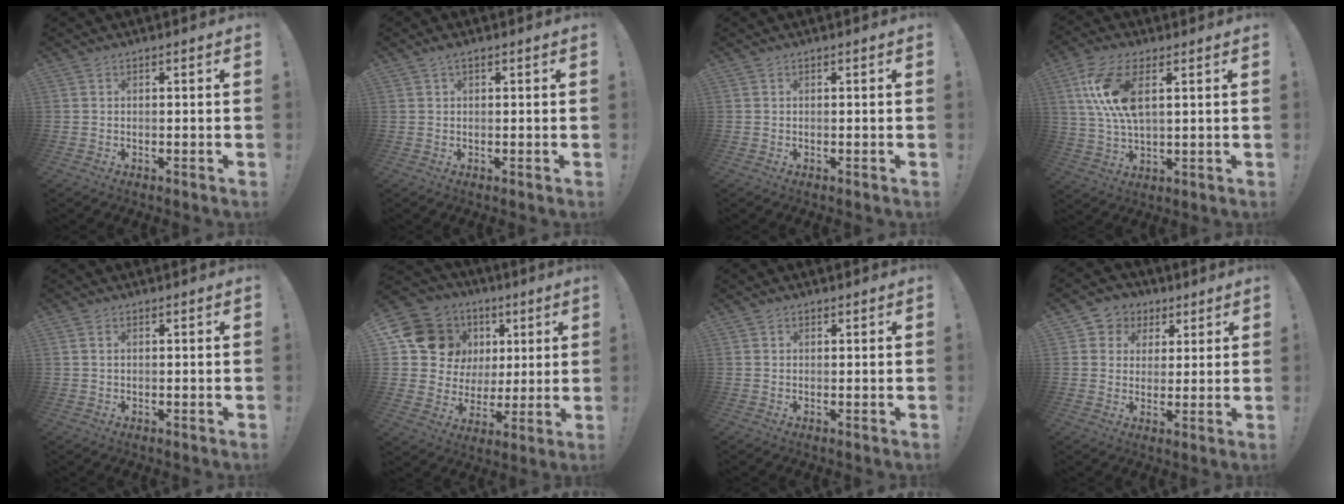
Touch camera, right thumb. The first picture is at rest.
{"total": 1.5, "force": [0.8, 0.7, 1.0], "torque": [-0.012, -0.003, 0.014]}
{"total": 0.0}
{"total": 12.1, "force": [4.1, 5.4, 10.1], "torque": [-0.213, -0.011, 0.075]}
{"total": 1.1, "force": [0.5, 0.7, 0.7], "torque": [-0.009, 0.000, 0.008]}
{"total": 16.1, "force": [6.6, 13.3, 6.3], "torque": [-0.092, -0.030, 0.152]}
{"total": 0.8, "force": [0.7, 0.4, 0.1], "torque": [0.006, -0.003, 0.011]}
{"total": 6.5, "force": [2.0, 6.0, 1.5], "torque": [-0.012, -0.010, 0.041]}